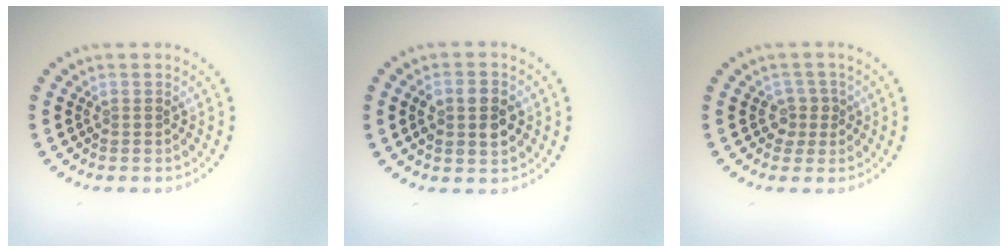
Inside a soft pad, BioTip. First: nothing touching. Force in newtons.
{"total": 3.5, "press": 3.5, "slide": 0.3}
{"total": 1.7, "press": 1.3, "slide": 1.0}